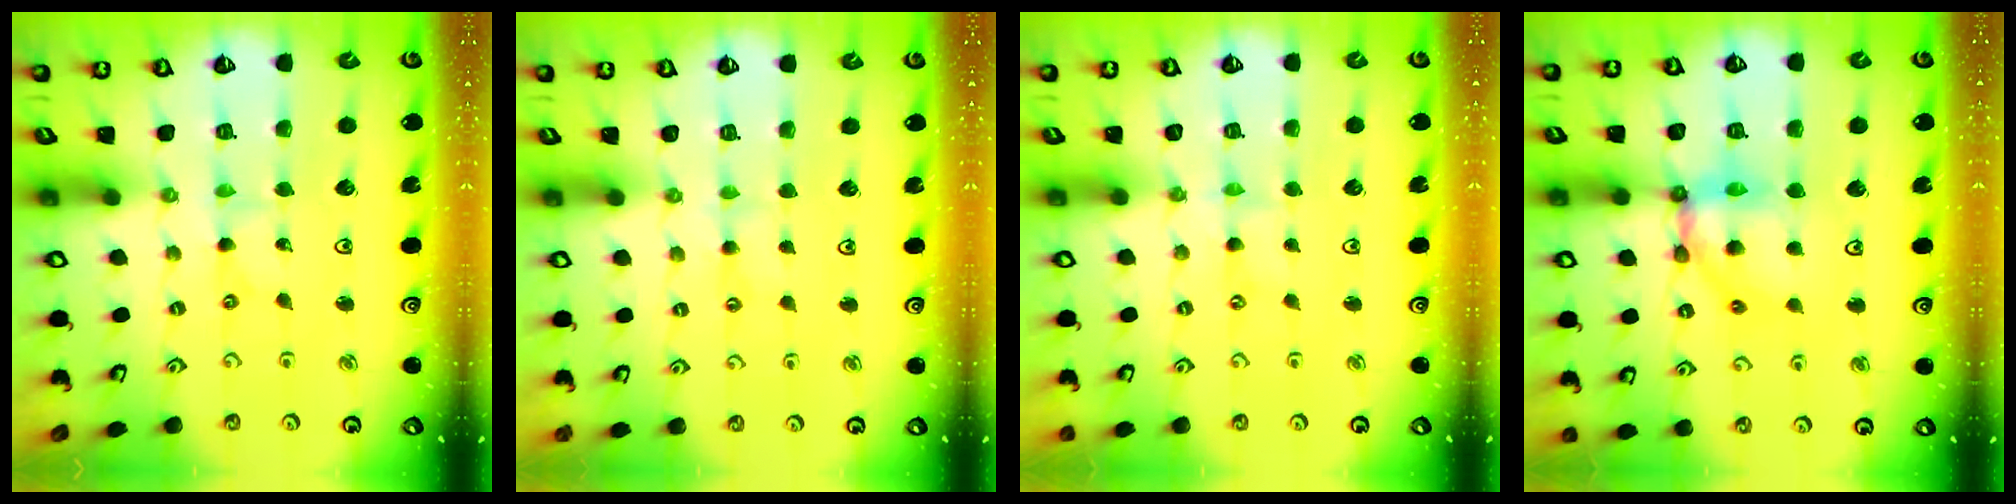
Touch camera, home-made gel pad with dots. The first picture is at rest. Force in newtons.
{"total": 1.9, "press": 1.8, "slide": 0.4}
{"total": 0.0}
{"total": 14.7, "press": 14.6, "slide": 1.6}